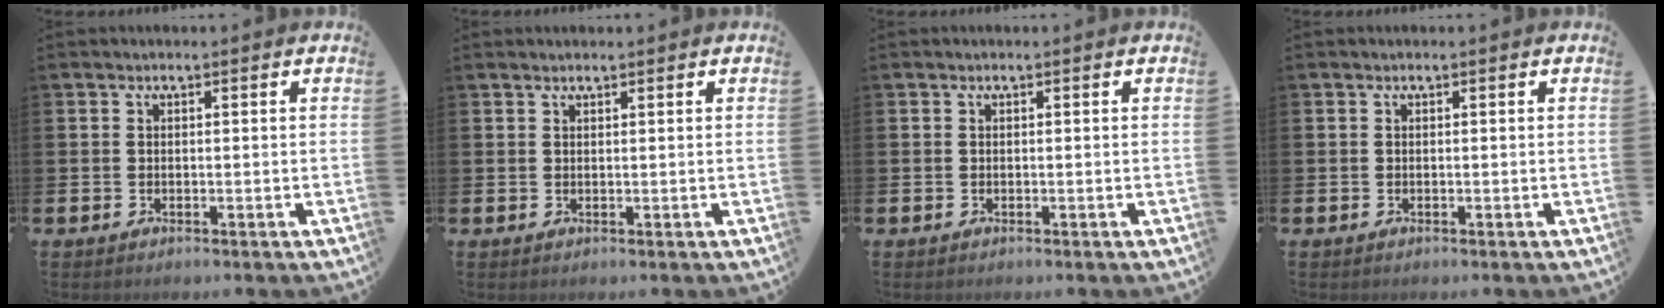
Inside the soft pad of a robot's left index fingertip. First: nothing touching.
{"total": 1.0, "force": [1.0, 0.2, 0.1], "torque": [0.001, 0.001, 0.017]}
{"total": 0.0}
{"total": 0.0}